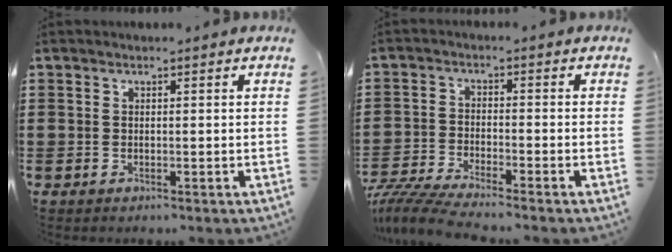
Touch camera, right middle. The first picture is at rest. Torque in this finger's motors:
{"motor_torque": [1.80, 0.35, 0.30, 0.08]}